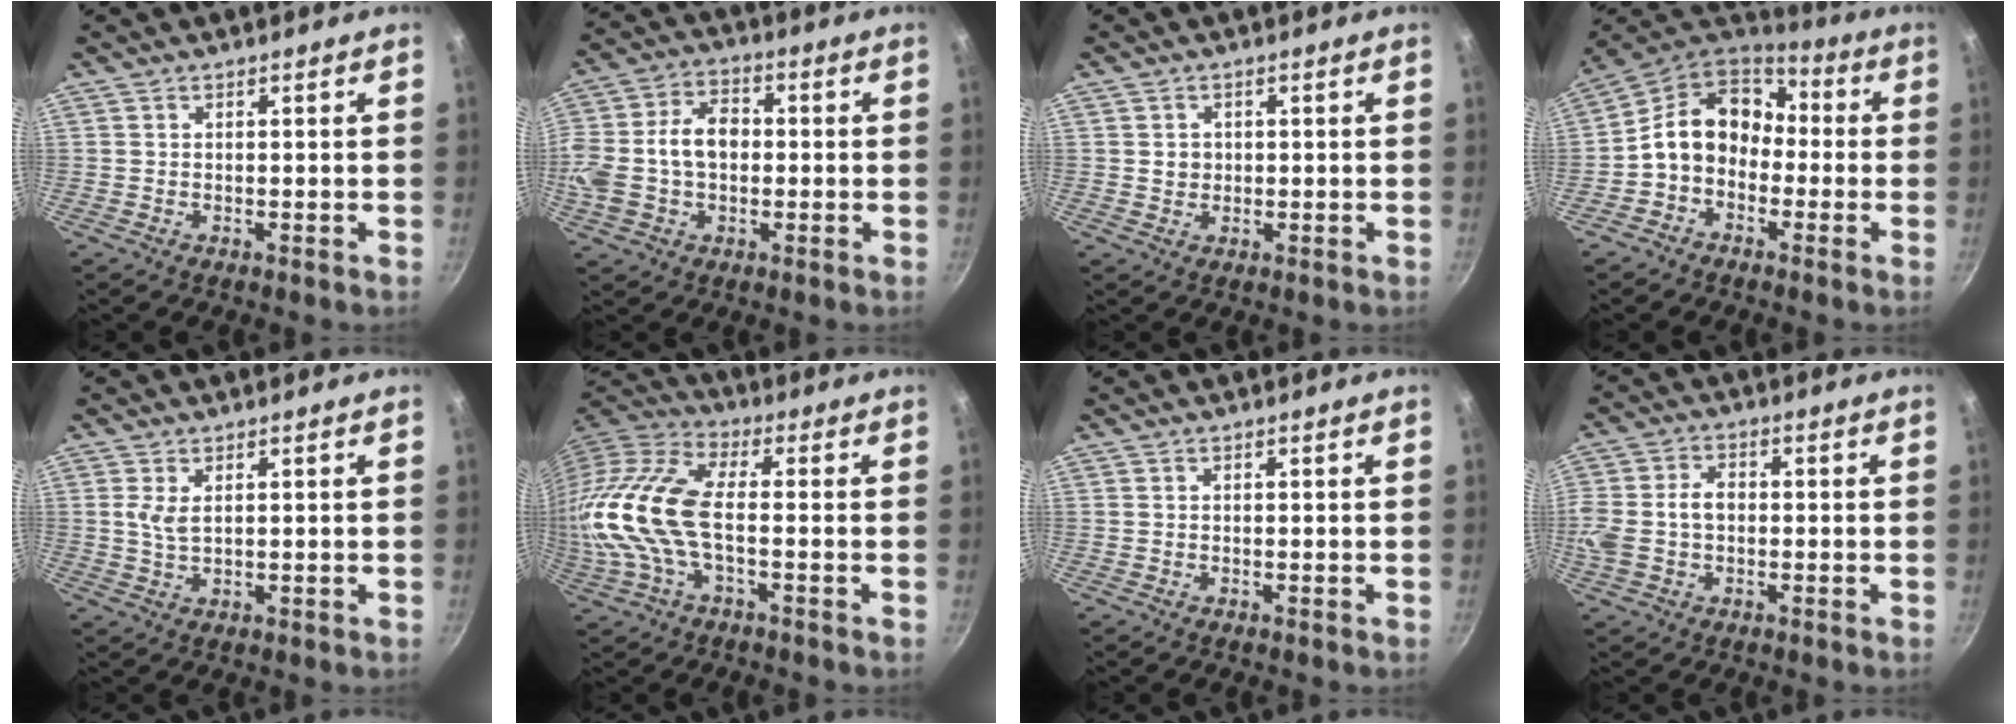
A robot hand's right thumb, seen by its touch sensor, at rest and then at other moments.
{"total": 12.5, "force": [-0.7, 8.8, 8.8], "torque": [-0.173, 0.029, -0.018]}
{"total": 2.2, "force": [0.2, 2.0, 0.8], "torque": [-0.003, 0.004, 0.004]}
{"total": 13.3, "force": [-1.2, 10.5, 8.0], "torque": [-0.105, 0.051, -0.042]}
{"total": 3.1, "force": [0.9, 1.5, 2.5], "torque": [-0.049, -0.006, 0.022]}
{"total": 17.4, "force": [-1.6, 7.9, 15.4], "torque": [-0.334, 0.019, -0.045]}
{"total": 0.0}
{"total": 9.0, "force": [-0.6, 6.3, 6.5], "torque": [-0.130, 0.018, -0.017]}